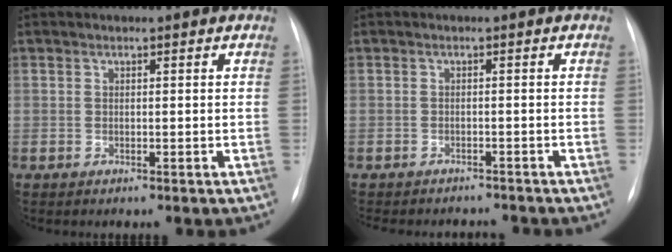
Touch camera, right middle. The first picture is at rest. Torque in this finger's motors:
{"motor_torque": [0.04, -0.10, 0.02, 0.01]}